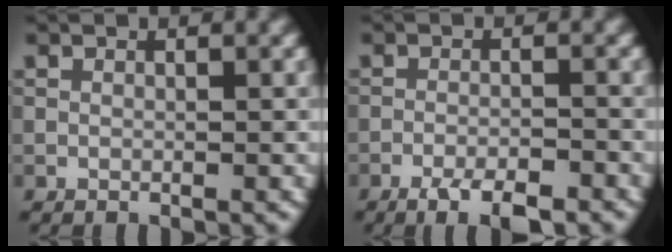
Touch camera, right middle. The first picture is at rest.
{"total": 3.9, "force": [-2.8, 0.9, 2.6], "torque": [-0.050, -0.003, -0.048]}